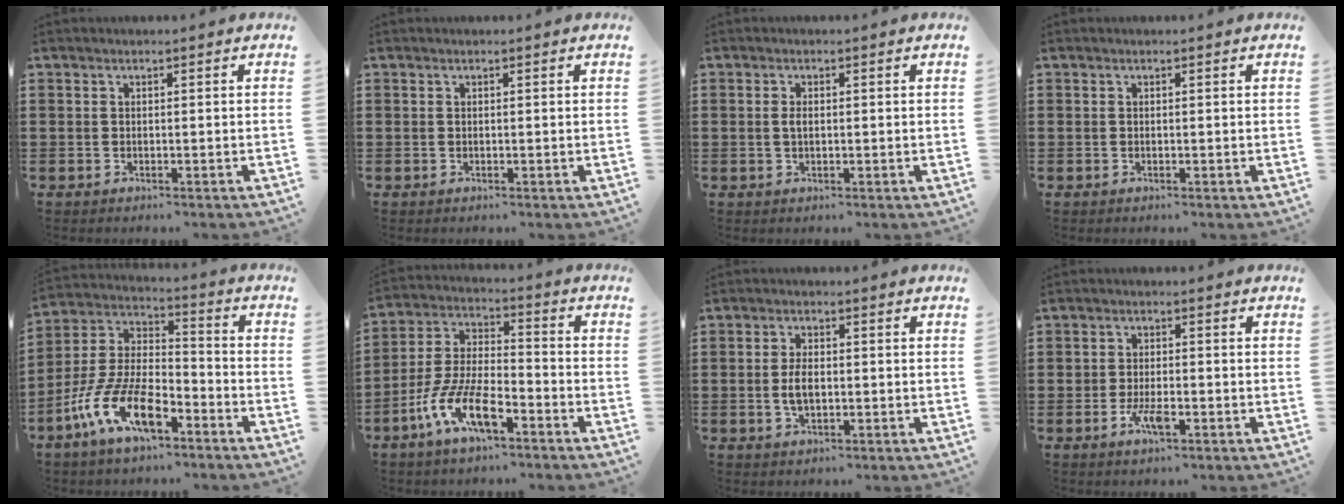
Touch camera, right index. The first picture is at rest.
{"total": 0.0}
{"total": 1.4, "force": [0.1, 0.6, 1.2], "torque": [-0.026, 0.004, -0.001]}
{"total": 0.0}
{"total": 12.4, "force": [-7.6, 4.7, 8.5], "torque": [-0.206, 0.001, -0.153]}
{"total": 10.3, "force": [-6.1, 3.5, 7.5], "torque": [-0.188, -0.007, -0.123]}
{"total": 3.6, "force": [-0.4, 1.8, 3.1], "torque": [-0.074, -0.002, -0.012]}
{"total": 3.7, "force": [-1.6, 1.3, 3.0], "torque": [-0.070, -0.005, -0.034]}